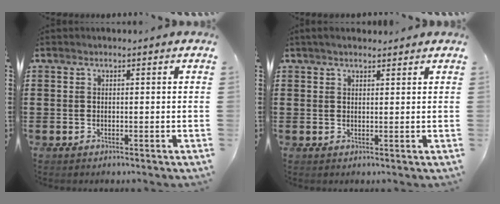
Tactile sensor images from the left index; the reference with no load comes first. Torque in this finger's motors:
{"motor_torque": [0.90, 0.77, 0.03, 0.03]}